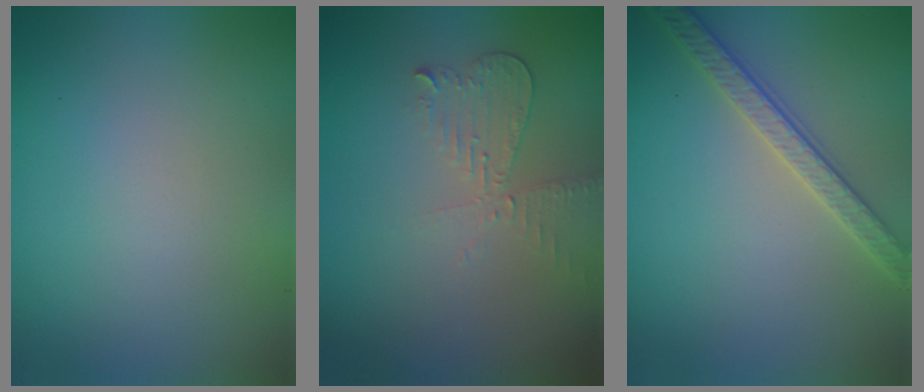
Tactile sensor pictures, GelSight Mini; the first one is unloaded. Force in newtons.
{"total": 2.2, "press": 2.2, "slide": 0.2}
{"total": 2.8, "press": 2.7, "slide": 0.7}